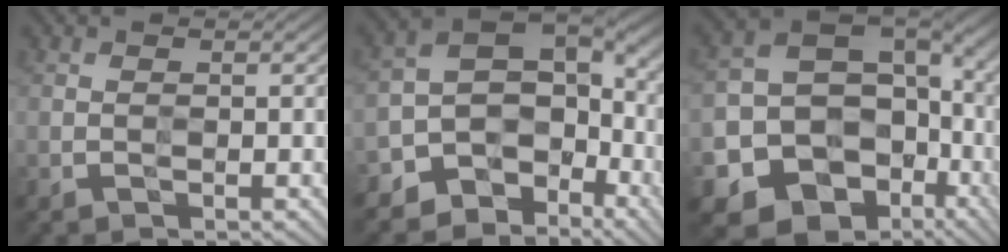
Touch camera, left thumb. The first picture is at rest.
{"total": 10.4, "force": [-4.7, 7.7, 5.2], "torque": [-0.094, -0.027, -0.075]}
{"total": 19.7, "force": [-5.5, 16.2, 9.7], "torque": [-0.196, -0.038, -0.060]}